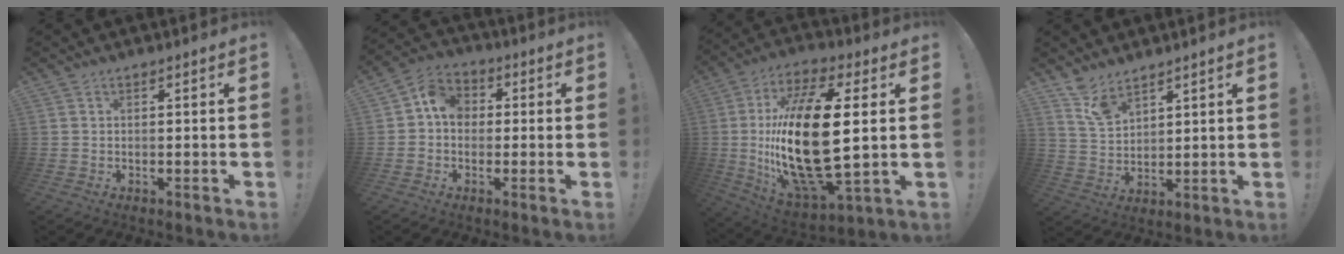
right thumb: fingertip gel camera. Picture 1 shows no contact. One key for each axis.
{"total": 8.5, "fx": 1.0, "fy": 7.3, "fz": 4.3, "tx": -0.064, "ty": 0.010, "tz": 0.022}
{"total": 28.0, "fx": 1.1, "fy": 10.8, "fz": 25.8, "tx": -0.523, "ty": -0.018, "tz": 0.019}
{"total": 7.6, "fx": 6.2, "fy": 3.0, "fz": 3.2, "tx": -0.059, "ty": -0.038, "tz": 0.119}